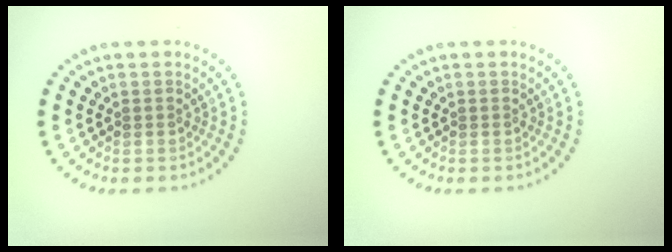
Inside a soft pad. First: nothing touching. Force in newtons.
{"total": 0.0}